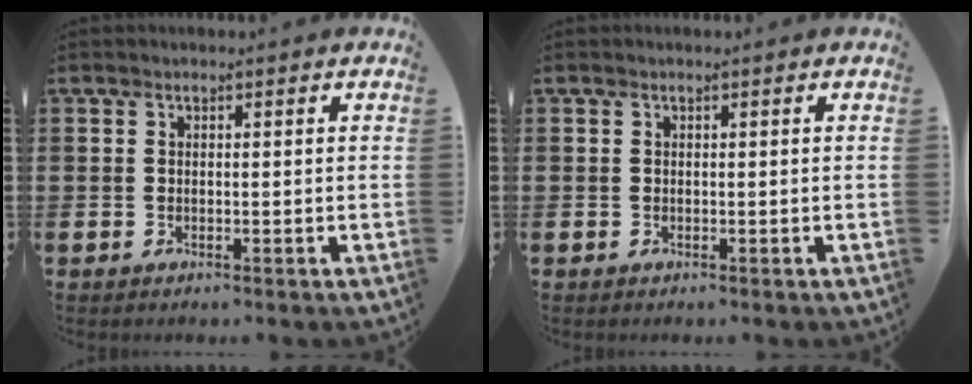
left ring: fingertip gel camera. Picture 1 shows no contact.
{"total": 0.0}